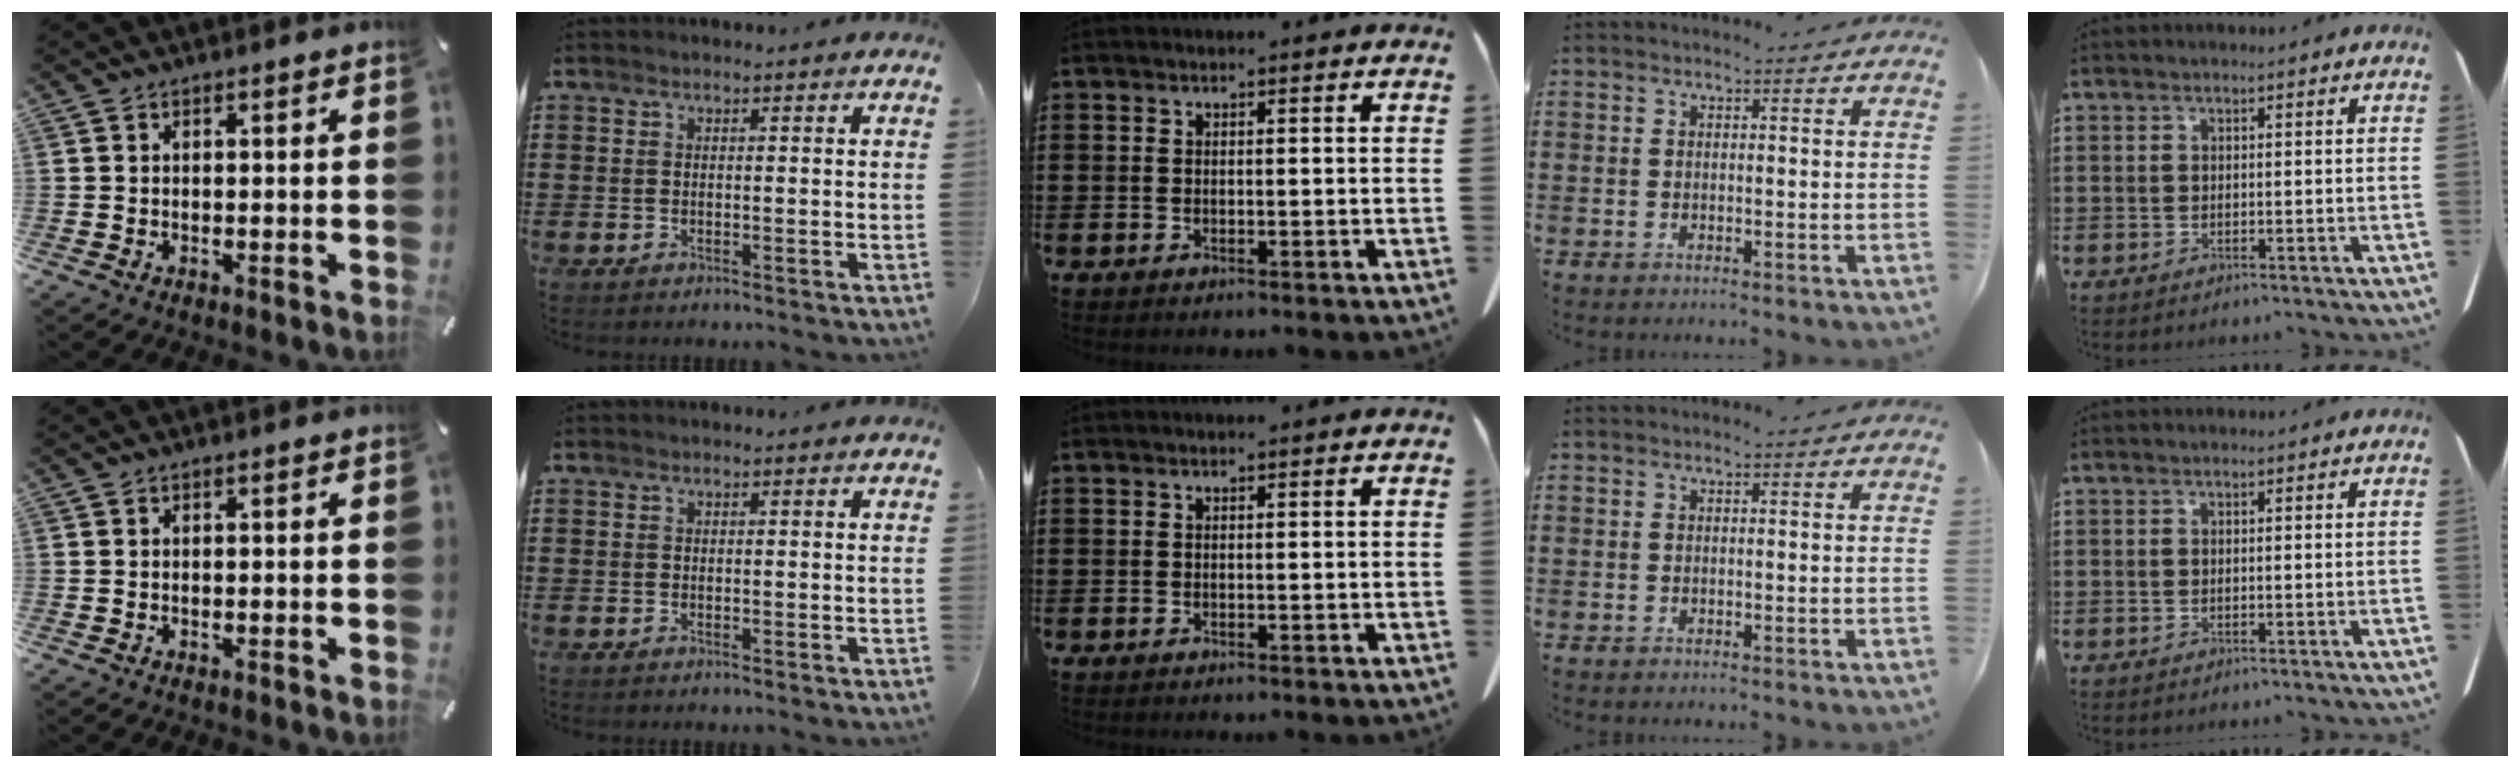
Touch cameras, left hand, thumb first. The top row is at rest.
{}